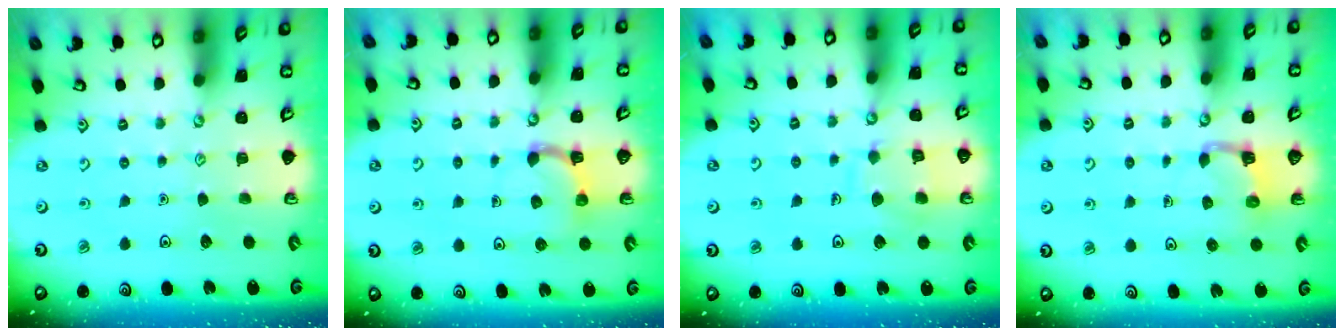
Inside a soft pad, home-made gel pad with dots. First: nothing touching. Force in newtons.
{"total": 5.1, "press": 5.0, "slide": 0.9}
{"total": 9.9, "press": 9.9, "slide": 0.7}
{"total": 3.4, "press": 3.4, "slide": 0.6}